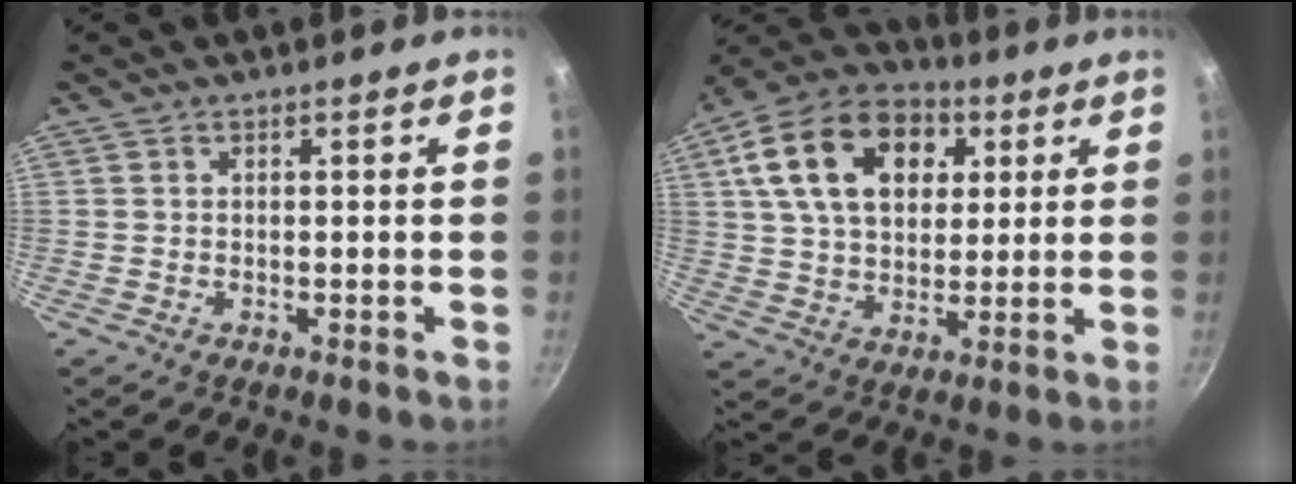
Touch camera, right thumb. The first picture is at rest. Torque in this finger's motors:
{"motor_torque": [0.17, 3.91, 1.78, 0.15, 0.45]}